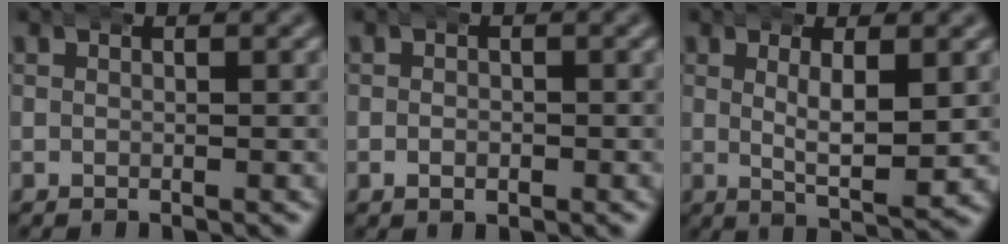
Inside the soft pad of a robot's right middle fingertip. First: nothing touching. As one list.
[{"total": 1.0, "force": [-0.3, 0.8, 0.5], "torque": [-0.012, -0.004, -0.004]}, {"total": 4.9, "force": [1.1, 1.2, 4.6], "torque": [-0.073, -0.004, 0.021]}]